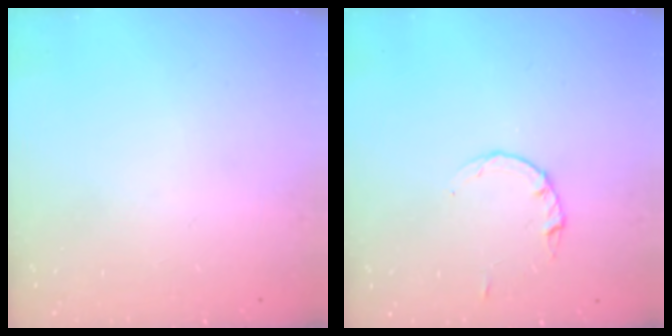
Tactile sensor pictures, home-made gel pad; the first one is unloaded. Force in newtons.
{"total": 2.8, "press": 2.8, "slide": 0.4}